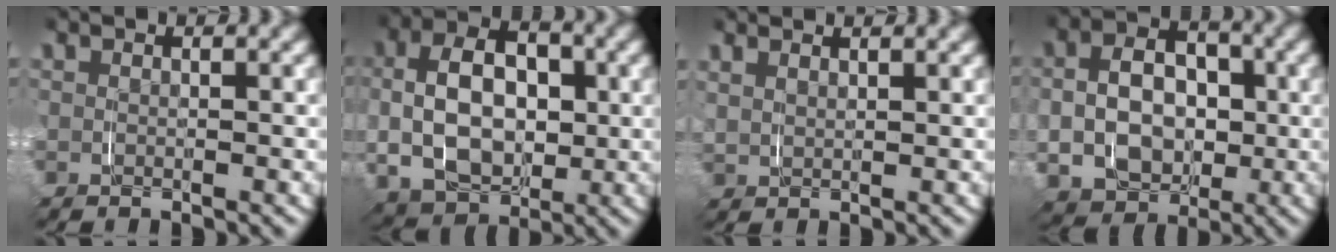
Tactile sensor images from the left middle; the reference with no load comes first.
{"total": 6.8, "force": [0.7, 5.3, 4.2], "torque": [-0.041, 0.002, 0.007]}
{"total": 1.9, "force": [1.8, -0.6, -0.1], "torque": [0.011, 0.004, 0.032]}
{"total": 6.5, "force": [-0.7, 5.9, 2.7], "torque": [-0.023, -0.024, -0.010]}